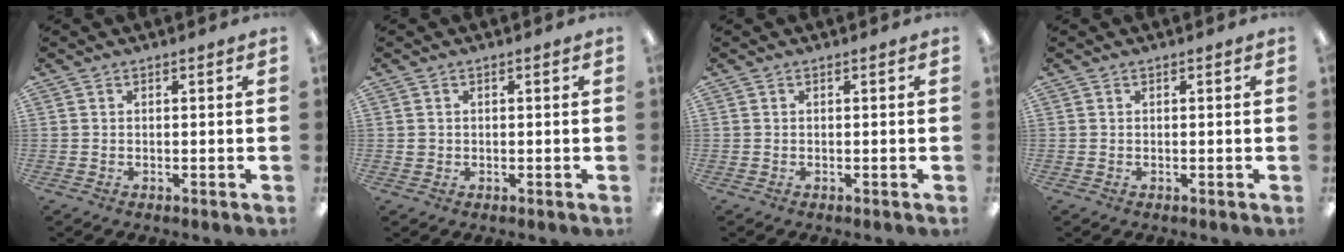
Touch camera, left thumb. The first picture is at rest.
{"total": 1.0, "force": [0.0, 1.0, 0.2], "torque": [-0.005, 0.005, -0.001]}
{"total": 0.0}
{"total": 0.0}